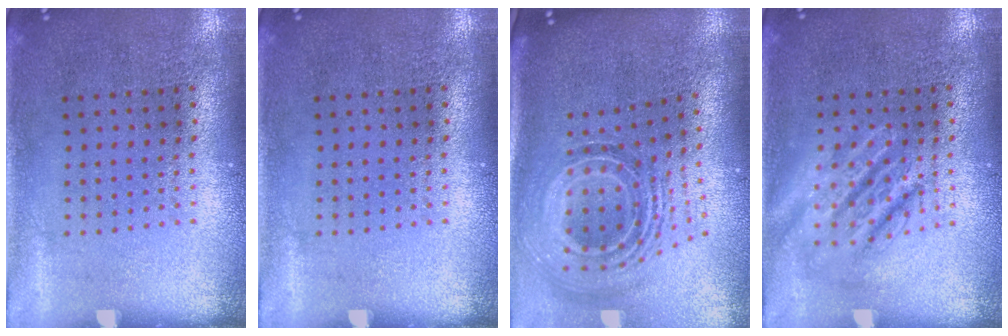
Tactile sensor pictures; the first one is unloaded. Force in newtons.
{"total": 0.0}
{"total": 2.0, "press": 1.5, "slide": 1.3}
{"total": 2.5, "press": 2.5, "slide": 0.3}